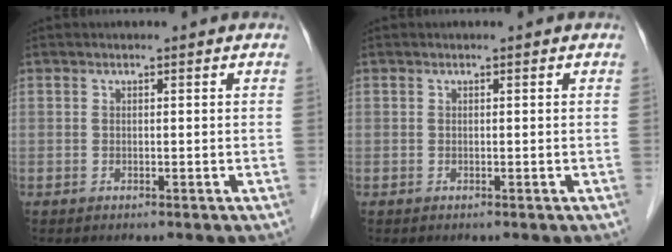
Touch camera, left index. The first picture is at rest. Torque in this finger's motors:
{"motor_torque": [0.00, 0.00, 0.01, 0.00]}